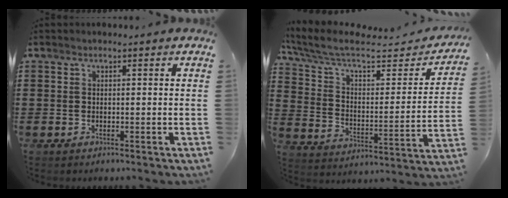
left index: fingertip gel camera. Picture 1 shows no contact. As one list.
[{"total": 7.9, "force": [5.8, 2.1, 4.9], "torque": [-0.117, -0.038, 0.097]}]